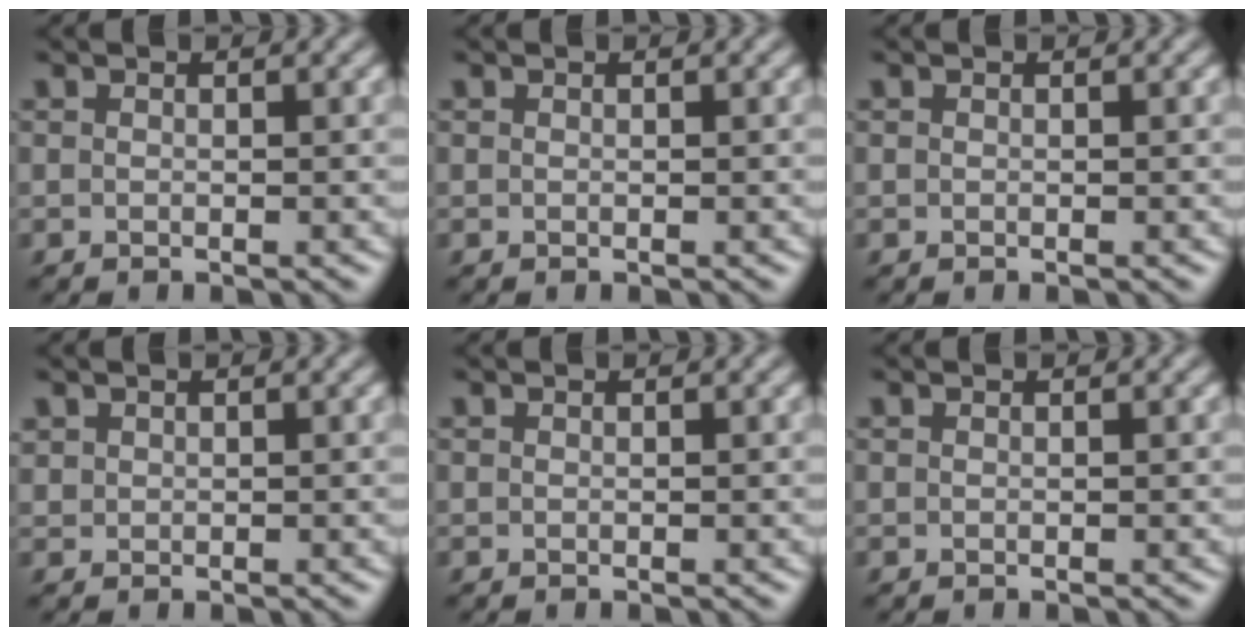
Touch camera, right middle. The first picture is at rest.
{"total": 0.0}
{"total": 0.0}
{"total": 0.8, "force": [0.5, 0.6, 0.0], "torque": [0.000, -0.001, 0.013]}
{"total": 0.0}
{"total": 0.0}